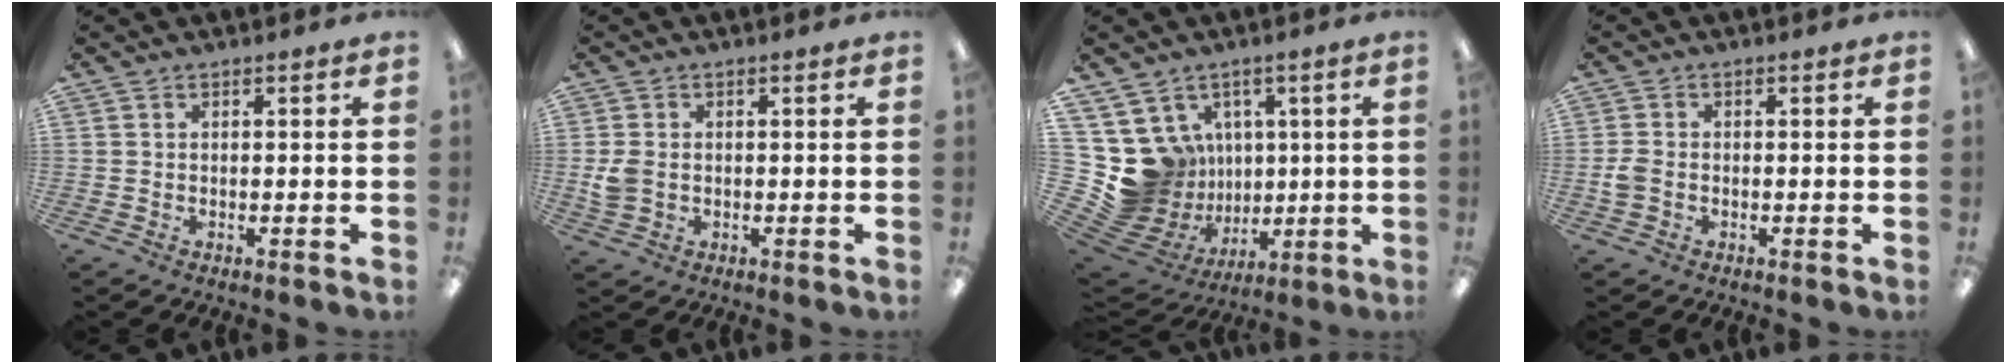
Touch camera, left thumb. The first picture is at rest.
{"total": 3.7, "force": [-0.1, 2.8, 2.3], "torque": [-0.049, 0.005, -0.002]}
{"total": 14.2, "force": [2.5, 13.6, 3.1], "torque": [-0.091, -0.041, 0.078]}
{"total": 2.9, "force": [-0.8, 2.1, 1.8], "torque": [-0.038, 0.003, -0.016]}